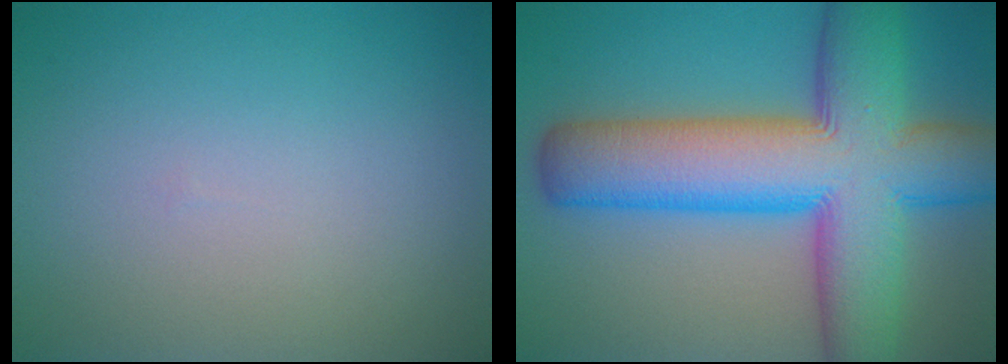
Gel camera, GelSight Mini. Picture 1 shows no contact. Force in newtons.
{"total": 14.5, "press": 14.5, "slide": 0.4}